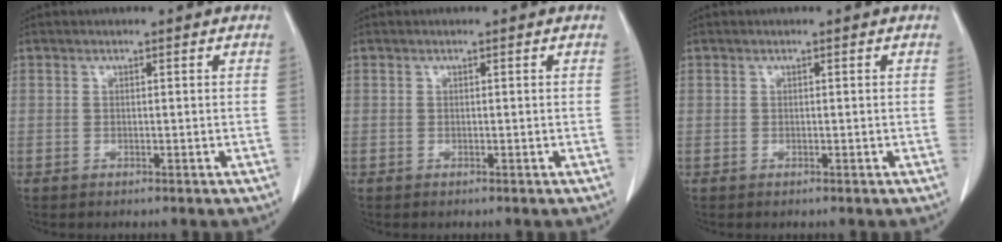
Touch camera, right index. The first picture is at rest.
{"total": 0.0}
{"total": 0.0}